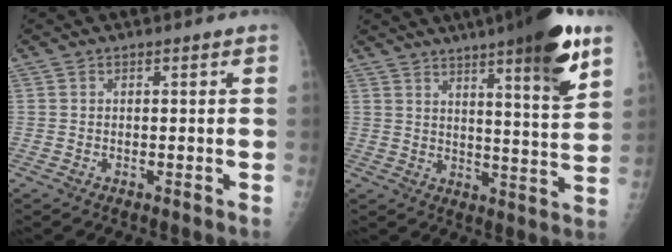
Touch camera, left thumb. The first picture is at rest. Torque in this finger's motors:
{"motor_torque": [1.97, 1.50, 1.34, -1.24, 0.09]}